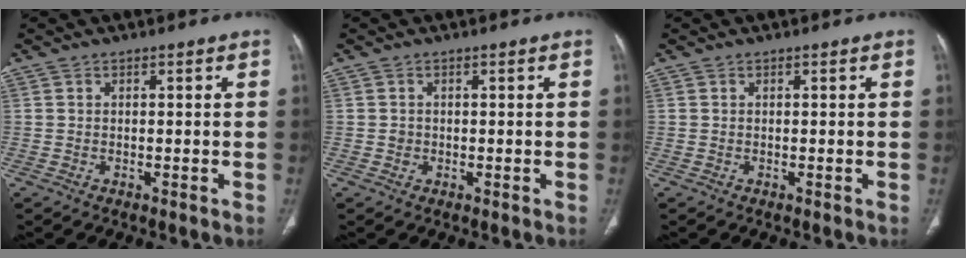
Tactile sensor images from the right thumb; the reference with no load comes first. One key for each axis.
{"total": 0.8, "fx": 0.0, "fy": 0.7, "fz": 0.3, "tx": -0.001, "ty": 0.002, "tz": 0.001}
{"total": 0.0}